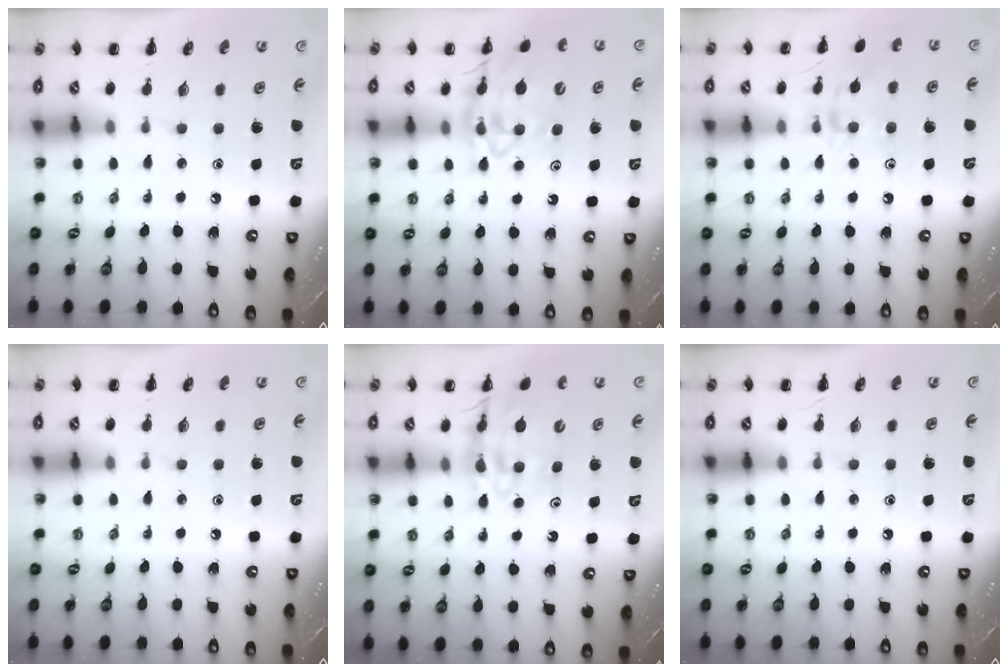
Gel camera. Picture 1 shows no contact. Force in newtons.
{"total": 15.4, "press": 15.2, "slide": 2.1}
{"total": 10.7, "press": 10.7, "slide": 0.6}
{"total": 0.0}
{"total": 12.1, "press": 11.7, "slide": 3.2}
{"total": 0.0}